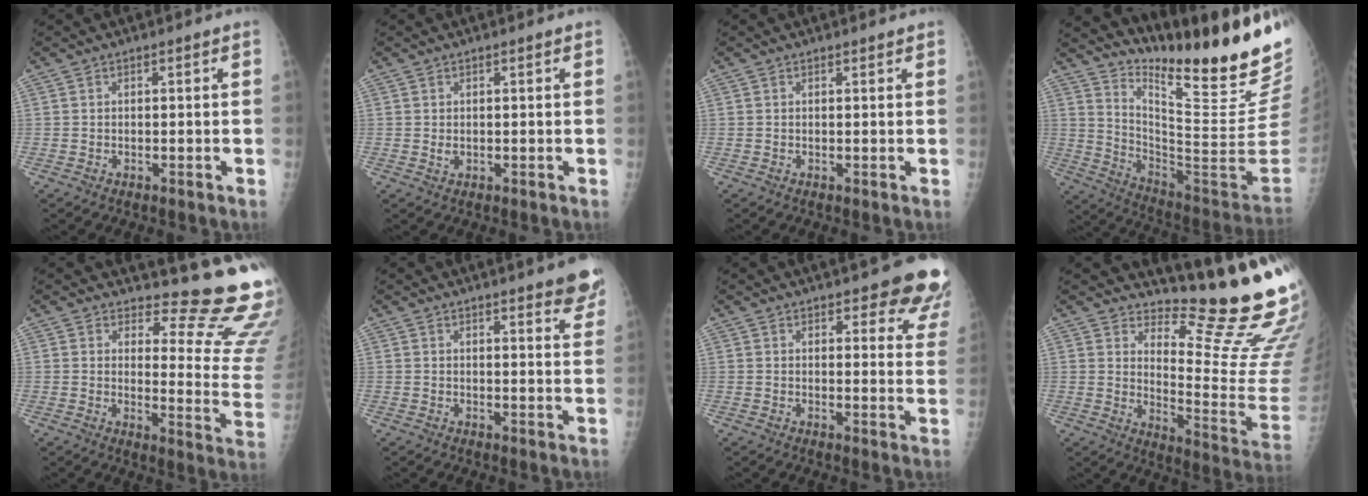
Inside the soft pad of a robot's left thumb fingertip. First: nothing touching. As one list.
[{"total": 1.1, "force": [0.4, 0.5, 0.9], "torque": [-0.016, -0.003, 0.011]}, {"total": 0.6, "force": [0.6, 0.0, 0.2], "torque": [-0.004, -0.002, 0.009]}, {"total": 26.0, "force": [19.7, 2.9, 16.7], "torque": [-0.229, -0.157, 0.299]}, {"total": 15.7, "force": [15.0, 2.1, 4.2], "torque": [-0.019, -0.187, 0.159]}, {"total": 8.1, "force": [6.3, 1.6, 4.9], "torque": [-0.037, -0.028, 0.066]}, {"total": 11.5, "force": [9.0, 3.5, 6.2], "torque": [-0.026, -0.044, 0.088]}, {"total": 18.3, "force": [15.5, 1.9, 9.6], "torque": [-0.110, -0.191, 0.208]}]